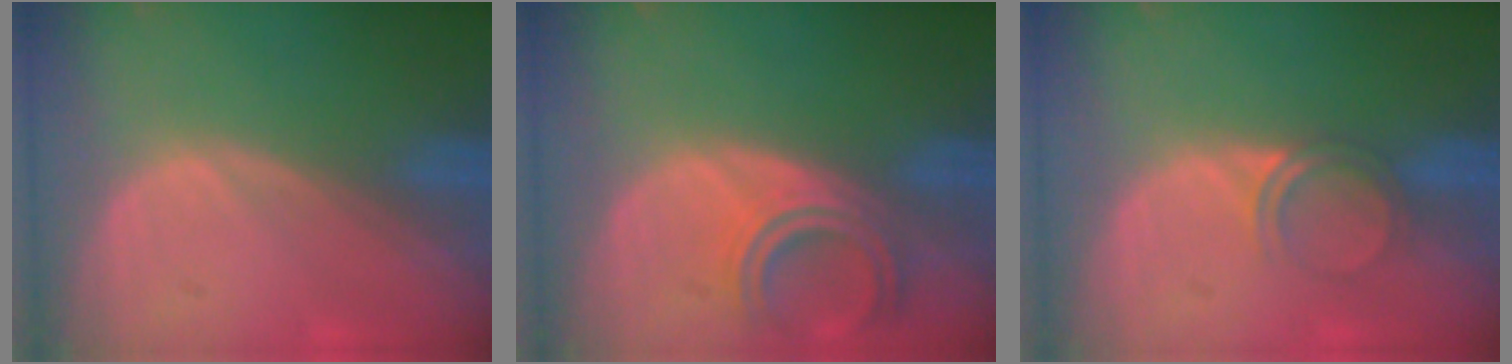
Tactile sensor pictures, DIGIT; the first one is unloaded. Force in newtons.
{"total": 5.7, "press": 5.2, "slide": 2.4}
{"total": 2.9, "press": 2.6, "slide": 1.1}